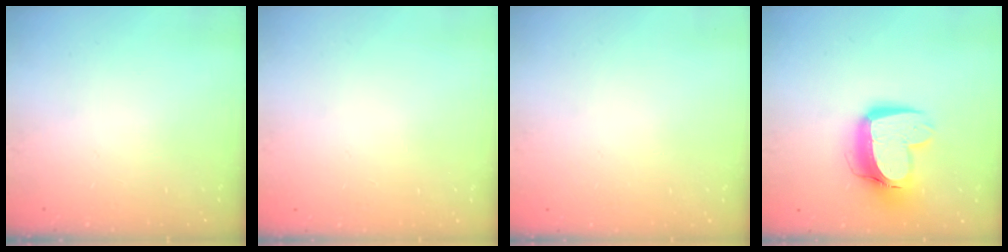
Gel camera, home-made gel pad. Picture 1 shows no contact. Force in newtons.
{"total": 0.0}
{"total": 0.0}
{"total": 13.6, "press": 13.5, "slide": 1.4}